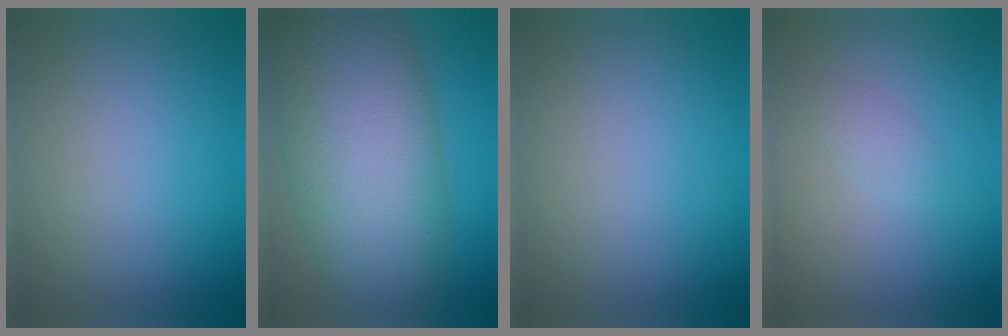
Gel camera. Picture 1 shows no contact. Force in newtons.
{"total": 13.7, "press": 13.7, "slide": 0.3}
{"total": 0.0}
{"total": 1.0, "press": 1.0, "slide": 0.0}